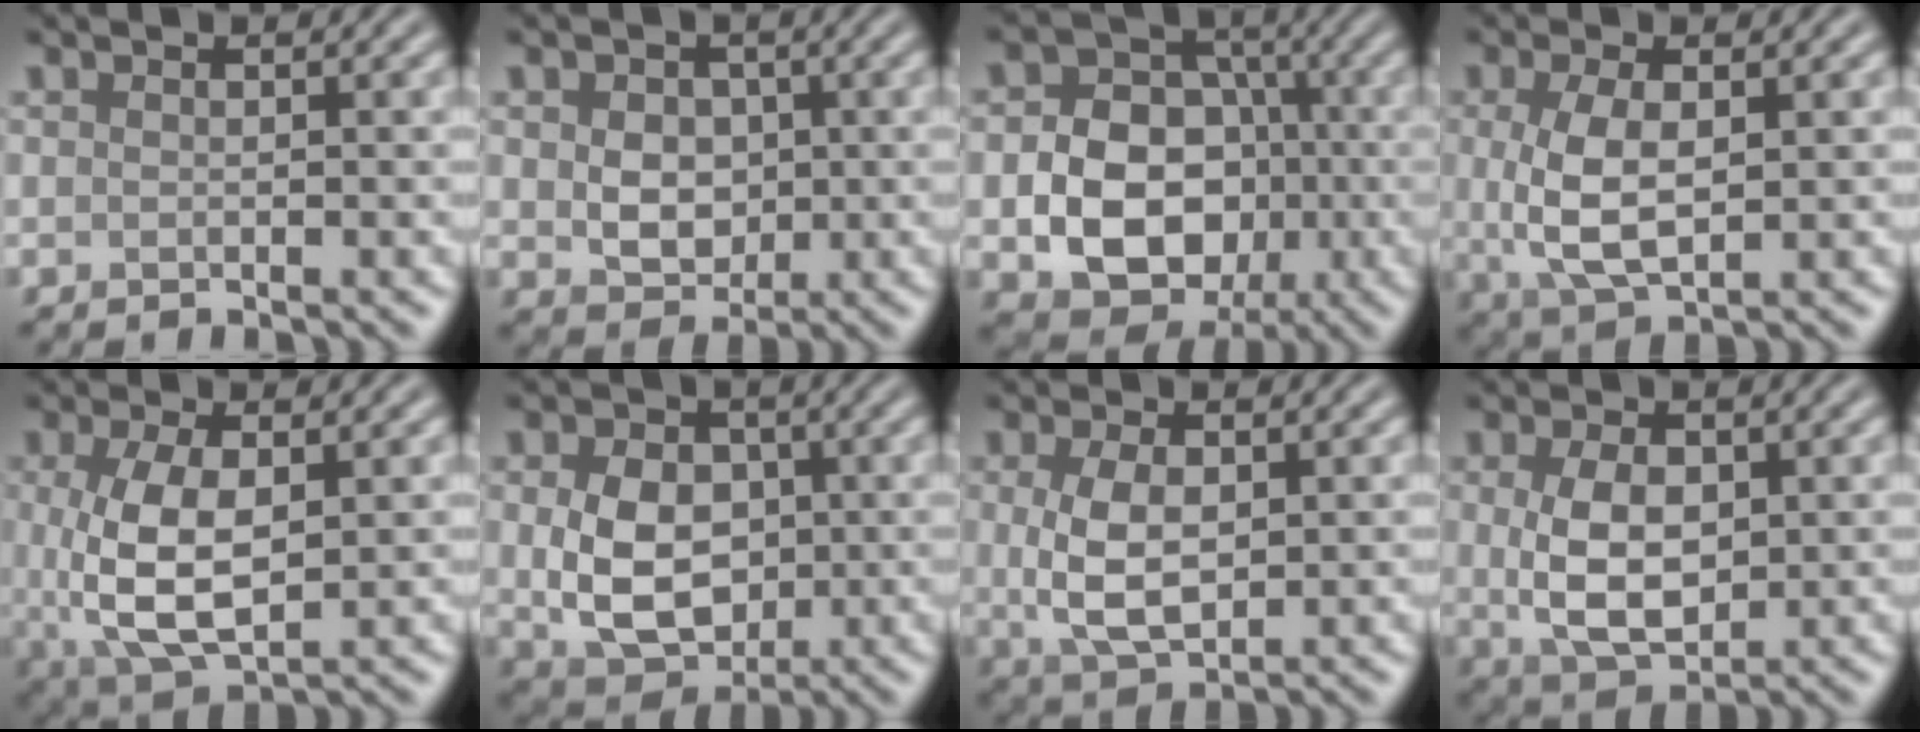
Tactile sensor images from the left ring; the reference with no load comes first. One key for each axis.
{"total": 3.8, "fx": 0.3, "fy": 2.9, "fz": 2.4, "tx": -0.041, "ty": -0.005, "tz": 0.005}
{"total": 8.4, "fx": -1.9, "fy": 6.6, "fz": 4.9, "tx": -0.081, "ty": -0.007, "tz": -0.036}
{"total": 4.8, "fx": 0.3, "fy": 2.3, "fz": 4.3, "tx": -0.095, "ty": -0.003, "tz": 0.009}
{"total": 6.5, "fx": 0.3, "fy": 3.0, "fz": 5.7, "tx": -0.128, "ty": -0.006, "tz": 0.008}
{"total": 6.7, "fx": 0.0, "fy": 4.9, "fz": 4.5, "tx": -0.091, "ty": -0.009, "tz": 0.006}
{"total": 4.9, "fx": 0.3, "fy": 2.7, "fz": 4.0, "tx": -0.089, "ty": -0.001, "tz": 0.011}
{"total": 5.7, "fx": 0.3, "fy": 3.4, "fz": 4.5, "tx": -0.096, "ty": -0.003, "tz": 0.013}